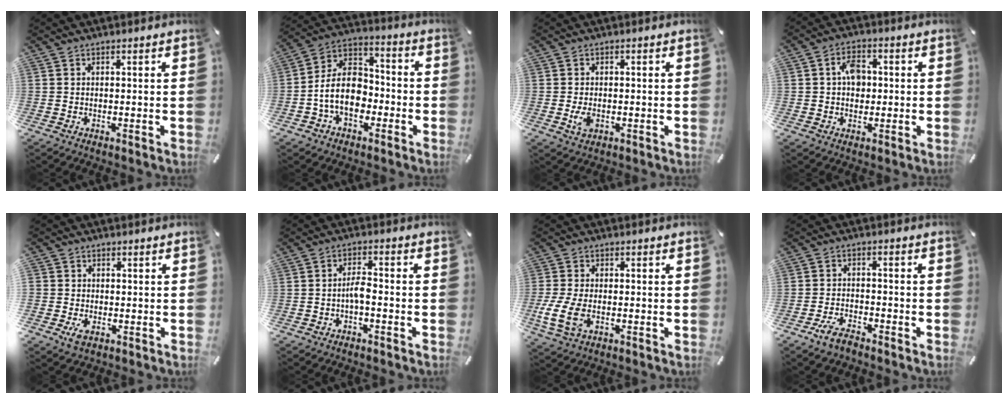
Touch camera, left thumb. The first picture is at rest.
{"total": 12.9, "force": [-4.0, 9.4, 7.9], "torque": [-0.167, 0.024, -0.073]}
{"total": 3.1, "force": [-0.6, 1.8, 2.4], "torque": [-0.063, -0.006, -0.014]}
{"total": 5.6, "force": [0.4, 4.0, 3.9], "torque": [-0.060, 0.006, 0.004]}
{"total": 4.5, "force": [-1.4, 4.1, 1.3], "torque": [-0.020, 0.010, -0.025]}
{"total": 3.8, "force": [-1.5, 1.3, 3.2], "torque": [-0.064, 0.008, -0.030]}
{"total": 7.9, "force": [-2.0, 4.6, 6.2], "torque": [-0.136, -0.004, -0.032]}
{"total": 5.0, "force": [-4.1, 1.7, 2.4], "torque": [-0.055, 0.018, -0.080]}